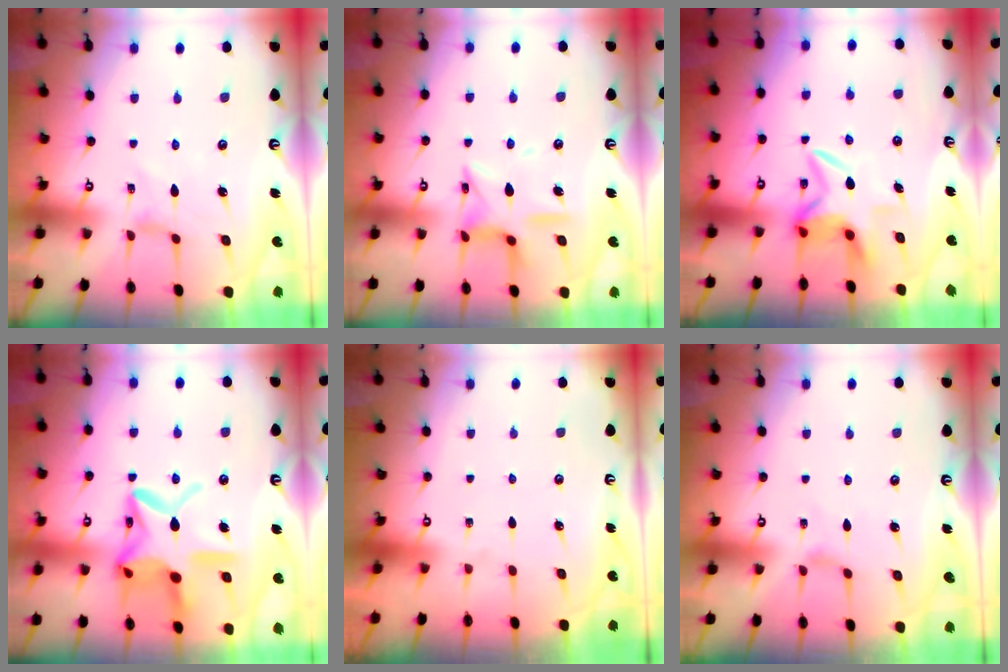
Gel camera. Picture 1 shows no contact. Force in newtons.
{"total": 12.8, "press": 12.8, "slide": 1.1}
{"total": 6.2, "press": 6.1, "slide": 0.7}
{"total": 20.0, "press": 20.0, "slide": 1.5}
{"total": 0.0}
{"total": 0.0}